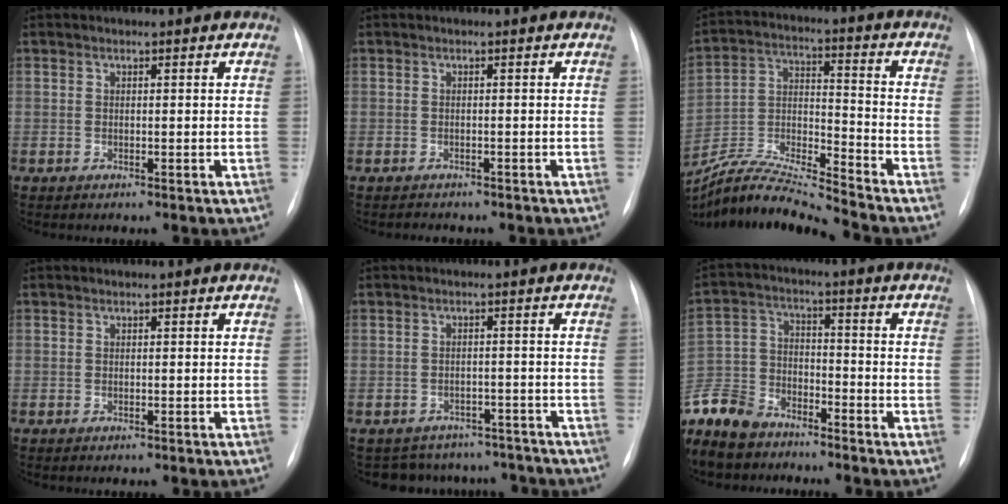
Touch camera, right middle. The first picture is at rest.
{"total": 2.1, "force": [-1.9, 0.8, 0.5], "torque": [-0.010, -0.003, -0.021]}
{"total": 14.0, "force": [-13.4, -1.4, 3.9], "torque": [-0.077, 0.008, -0.254]}
{"total": 1.0, "force": [-0.8, -0.1, 0.6], "torque": [-0.006, 0.000, -0.009]}
{"total": 9.7, "force": [-8.8, 4.2, 0.3], "torque": [0.003, 0.024, -0.101]}
{"total": 12.5, "force": [-10.8, 5.3, 3.4], "torque": [-0.086, -0.001, -0.209]}